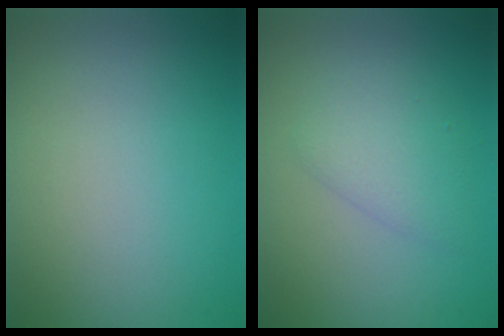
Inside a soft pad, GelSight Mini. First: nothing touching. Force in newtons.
{"total": 2.4, "press": 2.4, "slide": 0.2}